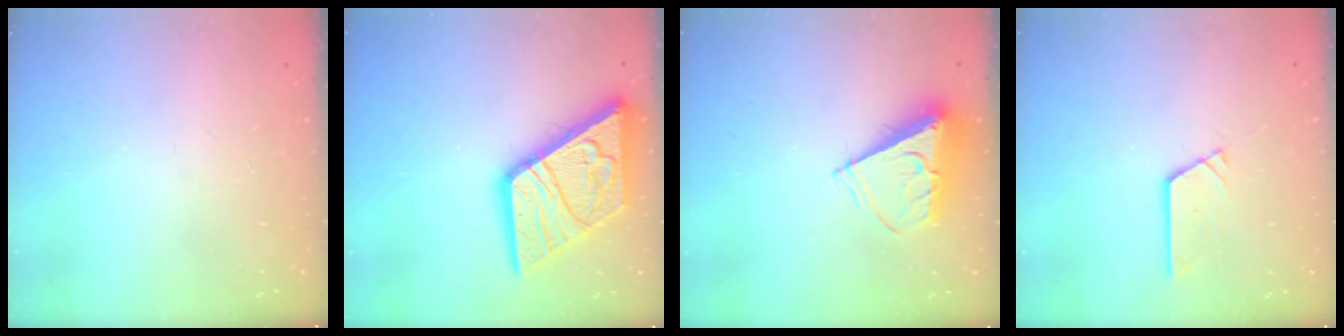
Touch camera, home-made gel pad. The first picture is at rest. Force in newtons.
{"total": 21.1, "press": 21.0, "slide": 2.4}
{"total": 8.9, "press": 8.9, "slide": 0.4}
{"total": 2.7, "press": 2.7, "slide": 0.0}